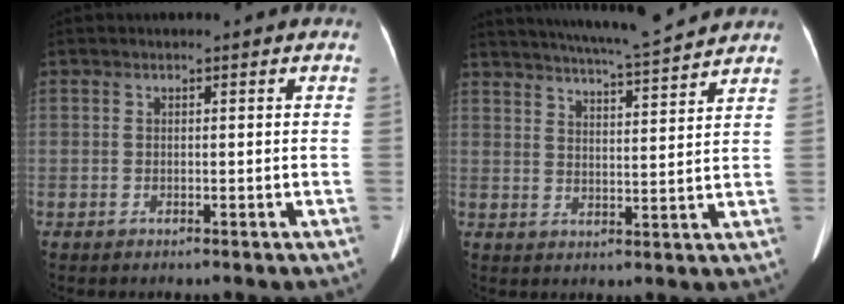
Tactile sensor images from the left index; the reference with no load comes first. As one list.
[{"total": 13.5, "force": [12.4, -0.2, 5.3], "torque": [-0.092, -0.005, 0.173]}]